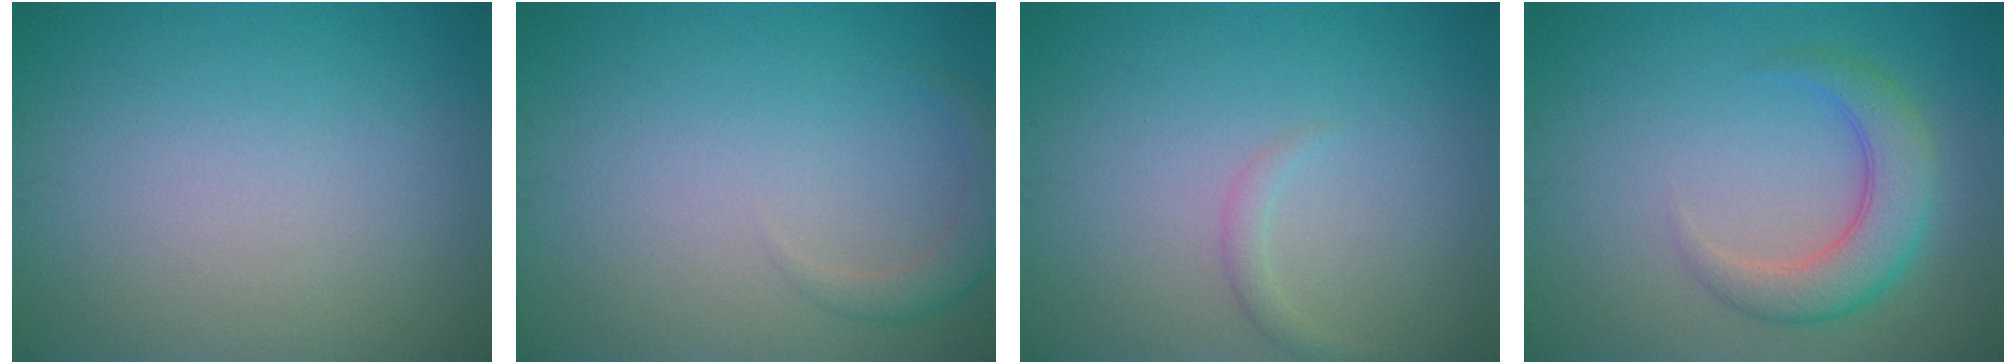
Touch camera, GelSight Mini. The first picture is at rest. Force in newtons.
{"total": 1.8, "press": 1.8, "slide": 0.1}
{"total": 1.0, "press": 1.0, "slide": 0.1}
{"total": 4.4, "press": 4.4, "slide": 0.2}